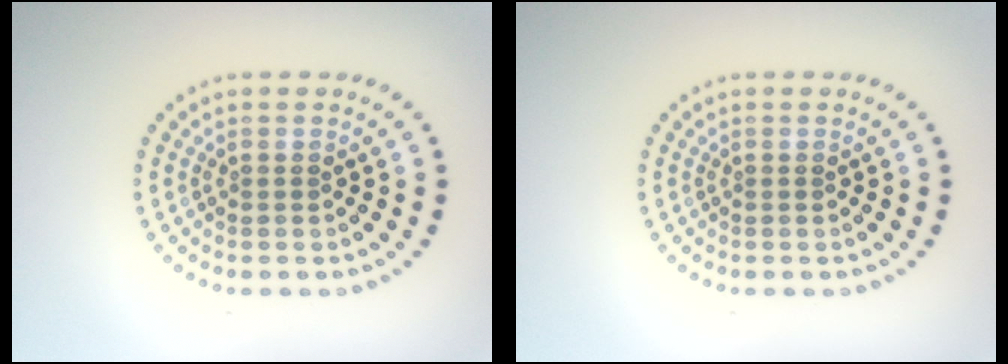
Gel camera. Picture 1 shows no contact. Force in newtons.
{"total": 0.0}